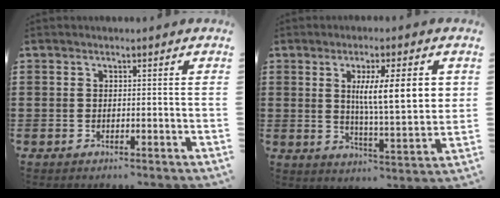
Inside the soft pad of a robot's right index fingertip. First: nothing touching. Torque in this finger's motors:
{"motor_torque": [1.45, 0.69, 0.89, 0.17]}